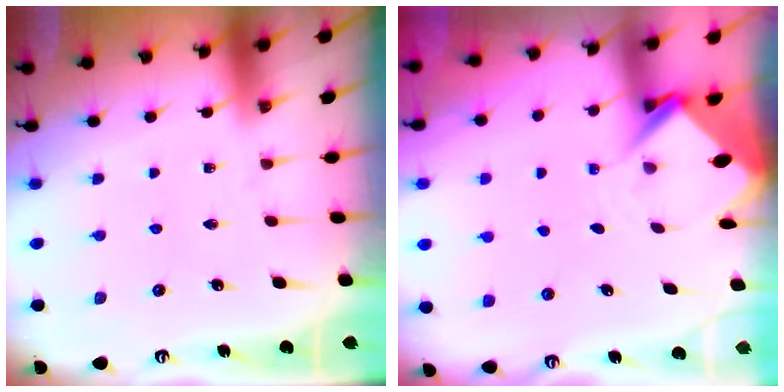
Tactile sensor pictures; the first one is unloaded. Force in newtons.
{"total": 3.7, "press": 3.7, "slide": 0.3}